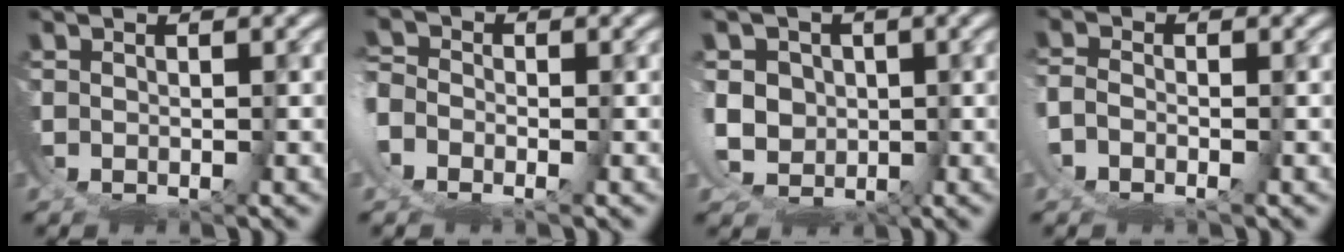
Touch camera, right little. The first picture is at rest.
{"total": 2.0, "force": [-1.0, 1.5, 0.9], "torque": [-0.017, 0.001, -0.025]}
{"total": 10.2, "force": [-1.4, 9.3, 4.1], "torque": [-0.107, -0.045, -0.022]}
{"total": 1.2, "force": [-1.0, 0.4, 0.4], "torque": [-0.008, 0.000, -0.022]}